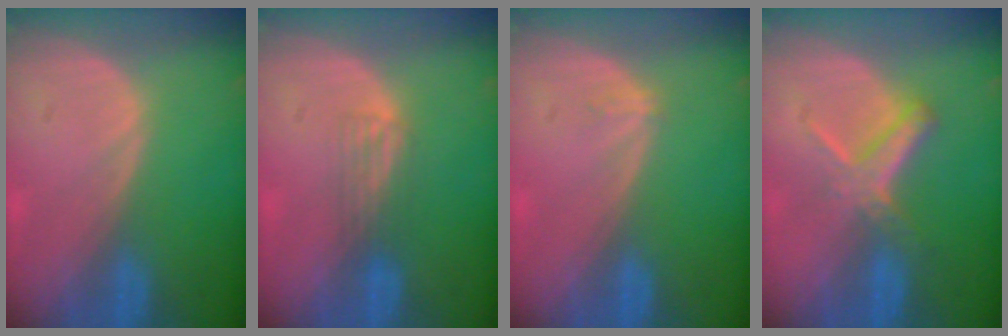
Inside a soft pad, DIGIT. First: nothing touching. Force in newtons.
{"total": 2.5, "press": 2.2, "slide": 1.3}
{"total": 0.9, "press": 0.6, "slide": 0.6}
{"total": 5.6, "press": 5.1, "slide": 2.4}